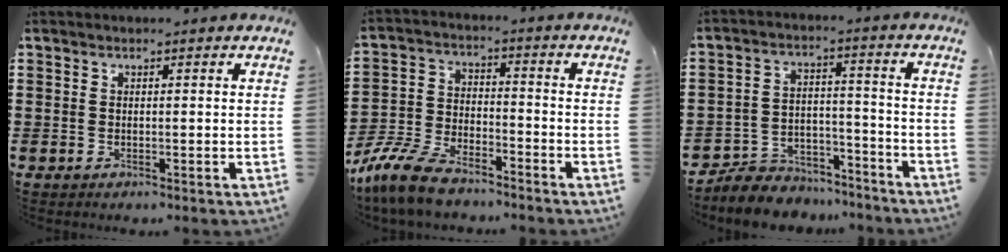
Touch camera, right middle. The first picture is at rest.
{"total": 9.2, "force": [-8.0, 2.6, 3.8], "torque": [-0.096, 0.014, -0.161]}
{"total": 7.4, "force": [-7.0, 2.0, 0.7], "torque": [-0.011, 0.022, -0.137]}